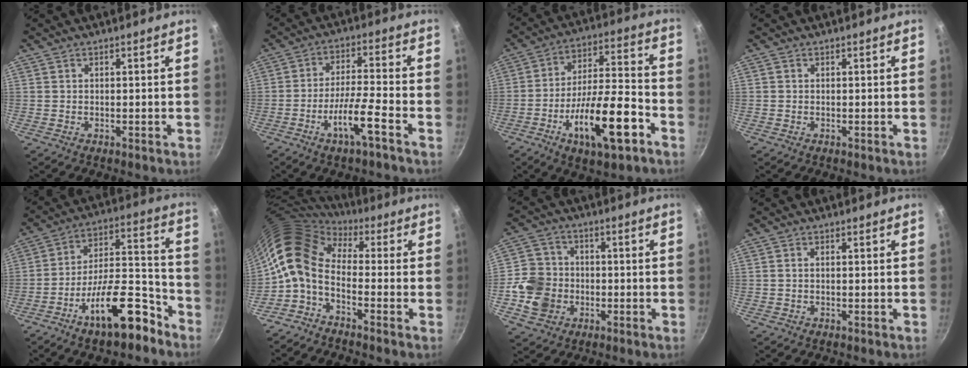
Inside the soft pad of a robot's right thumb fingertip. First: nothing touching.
{"total": 8.5, "force": [-4.5, 1.0, 7.1], "torque": [-0.133, 0.031, -0.084]}
{"total": 17.8, "force": [-7.7, 6.1, 14.9], "torque": [-0.234, 0.045, -0.126]}
{"total": 0.0}
{"total": 17.4, "force": [-10.3, 6.6, 12.4], "torque": [-0.158, 0.094, -0.168]}
{"total": 10.4, "force": [0.3, 6.5, 8.1], "torque": [-0.148, 0.021, -0.012]}
{"total": 10.0, "force": [-2.2, 8.9, 4.0], "torque": [-0.048, 0.022, -0.049]}
{"total": 0.7, "force": [-0.1, 0.4, 0.6], "torque": [-0.015, 0.005, -0.003]}